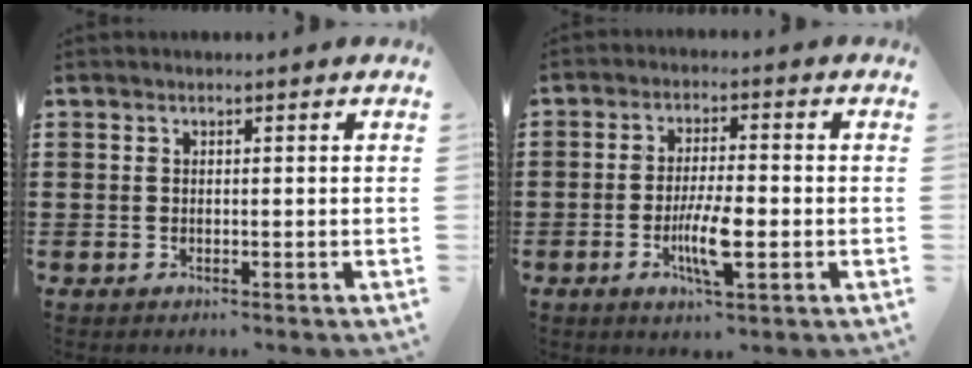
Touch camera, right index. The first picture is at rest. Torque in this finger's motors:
{"motor_torque": [1.26, 0.75, 0.24, 0.09]}